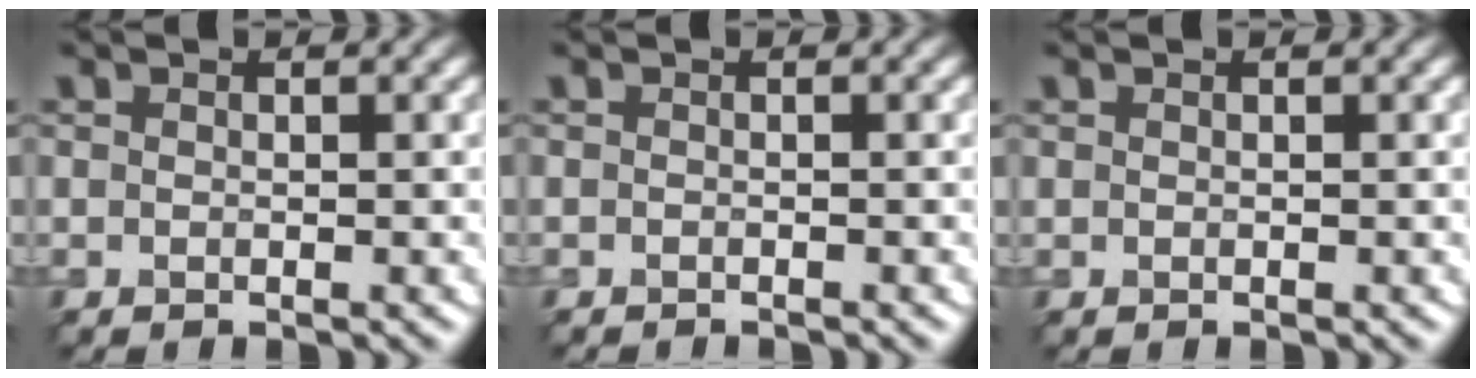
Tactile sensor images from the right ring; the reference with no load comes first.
{"total": 1.1, "force": [-1.1, 0.1, 0.2], "torque": [0.002, -0.007, -0.016]}
{"total": 0.0}